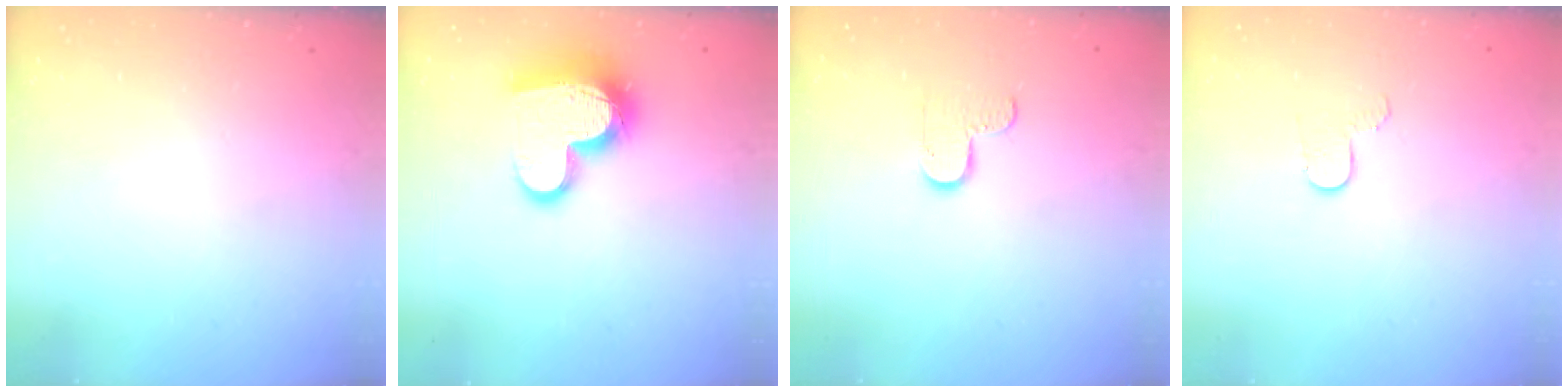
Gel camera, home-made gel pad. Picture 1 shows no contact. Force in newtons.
{"total": 15.8, "press": 15.8, "slide": 1.2}
{"total": 5.7, "press": 5.7, "slide": 0.5}
{"total": 4.5, "press": 4.5, "slide": 0.3}